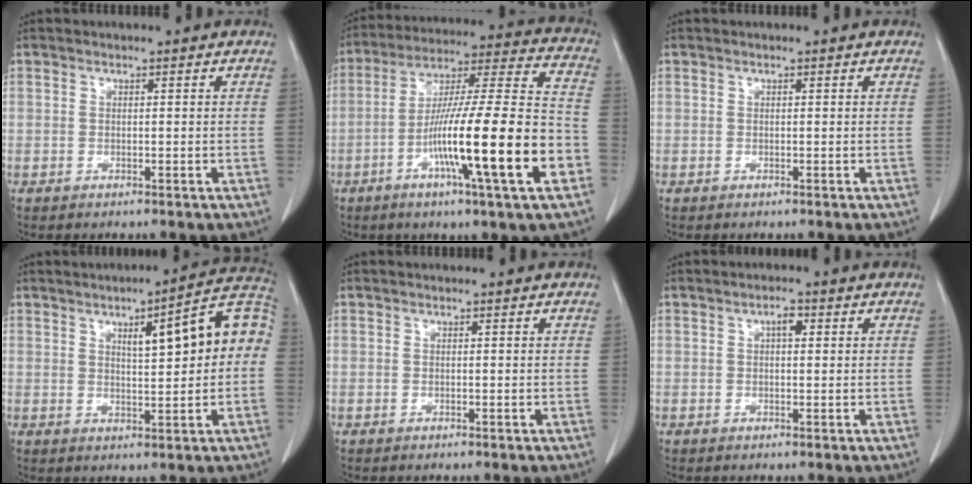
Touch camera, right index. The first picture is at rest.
{"total": 21.8, "force": [-7.4, 0.5, 20.5], "torque": [-0.321, -0.012, -0.127]}
{"total": 0.0}
{"total": 11.7, "force": [2.1, 2.4, 11.3], "torque": [-0.149, 0.036, 0.025]}
{"total": 0.0}
{"total": 1.9, "force": [0.6, 0.7, 1.6], "torque": [-0.027, 0.003, 0.007]}